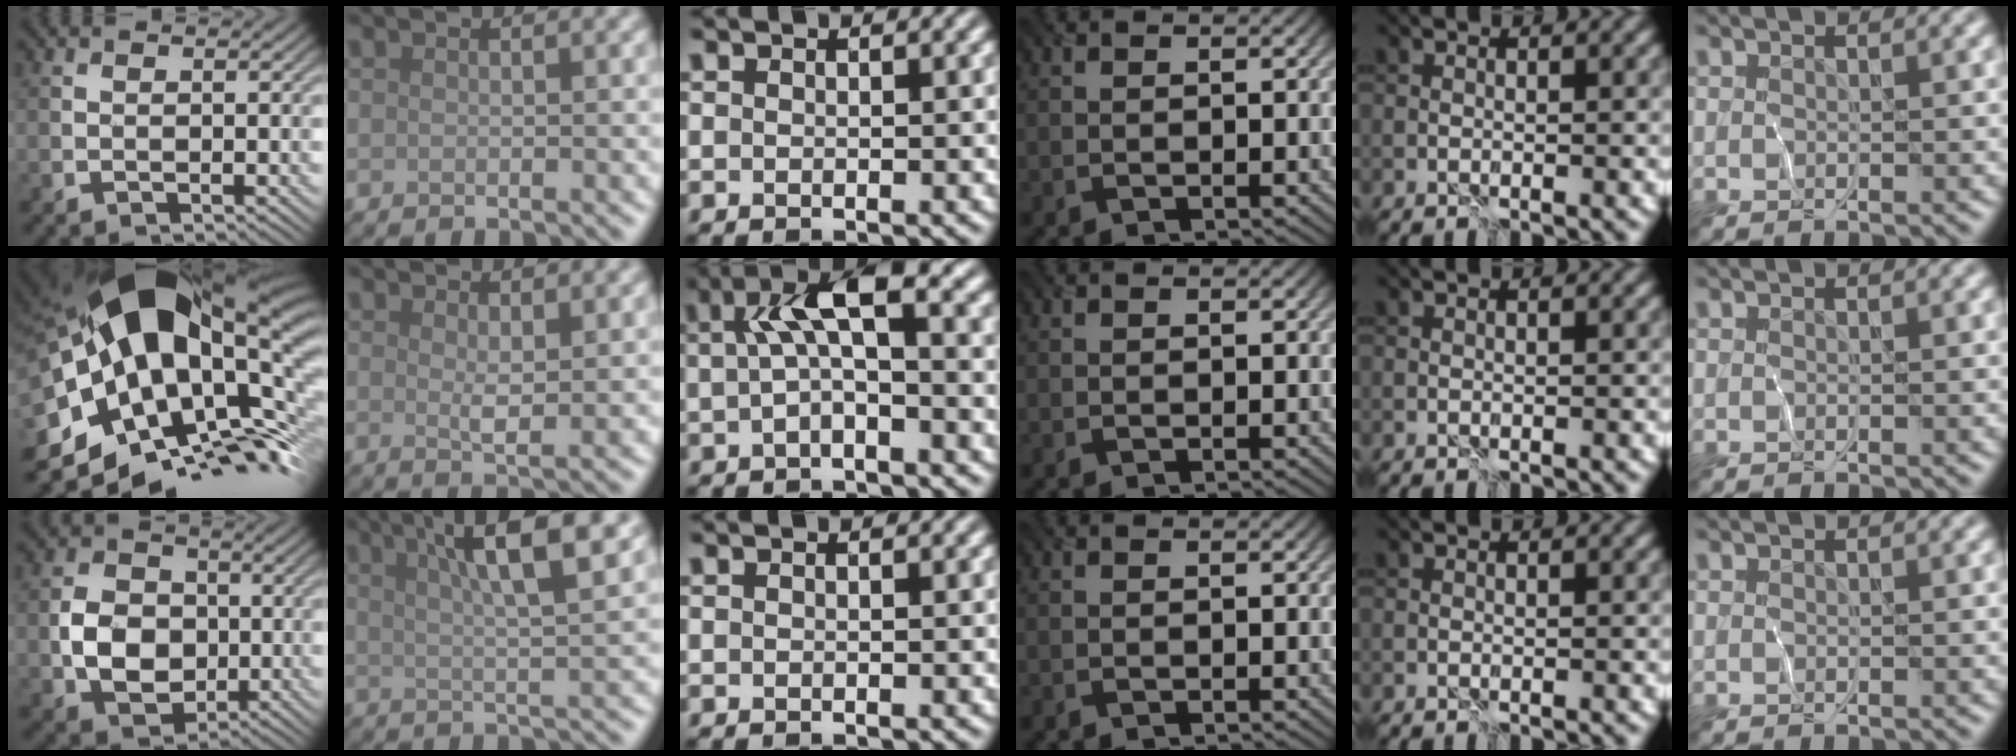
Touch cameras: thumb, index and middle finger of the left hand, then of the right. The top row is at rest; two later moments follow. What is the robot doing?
{"motion": "wrap", "object": "plastic wrap"}